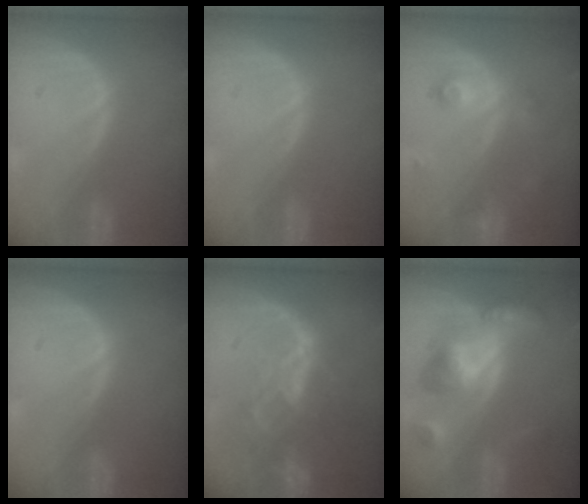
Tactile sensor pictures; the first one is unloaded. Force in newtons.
{"total": 0.0}
{"total": 3.7, "press": 3.2, "slide": 1.8}
{"total": 0.0}
{"total": 8.8, "press": 7.4, "slide": 4.7}
{"total": 8.3, "press": 8.2, "slide": 0.7}